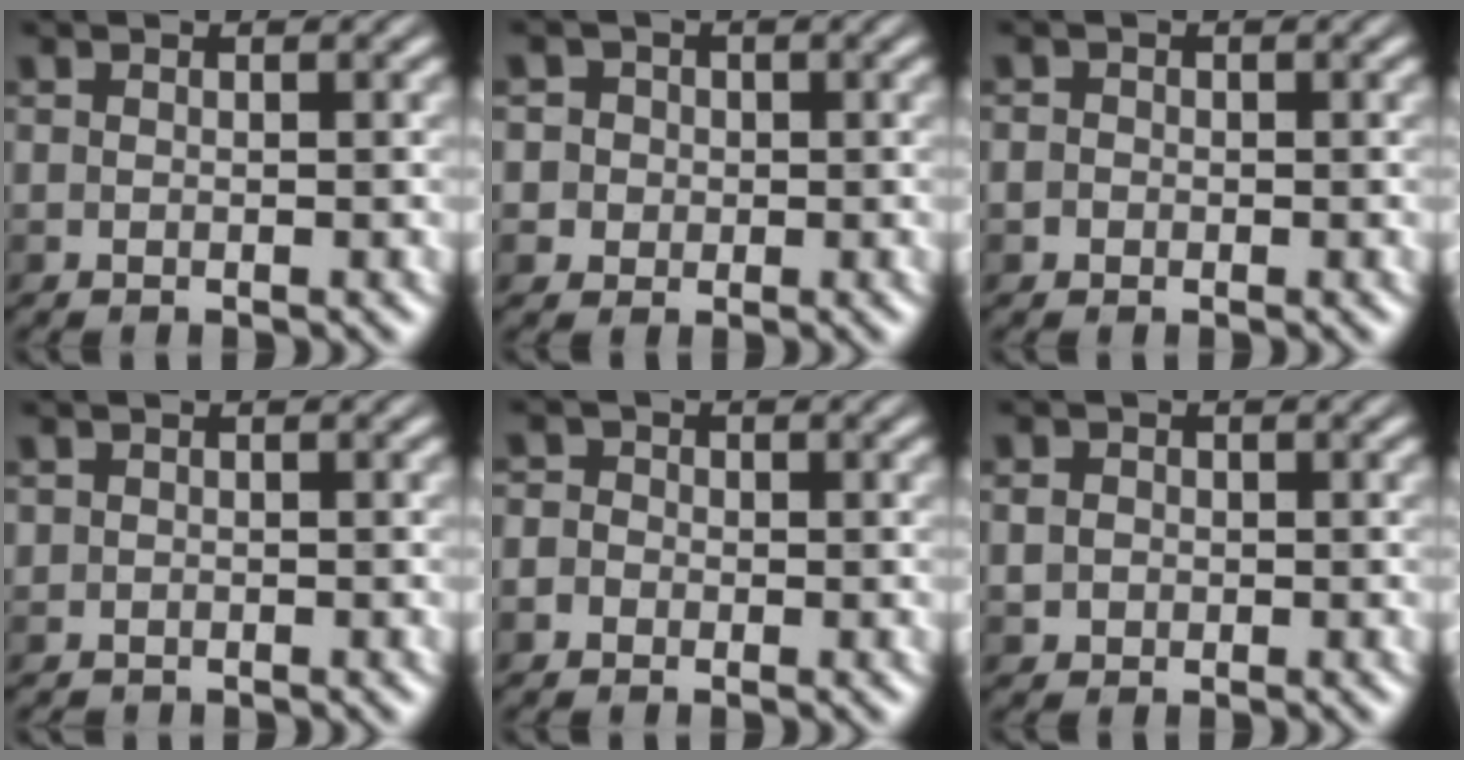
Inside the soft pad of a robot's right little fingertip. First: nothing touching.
{"total": 4.2, "force": [1.7, 3.6, 1.1], "torque": [-0.040, 0.008, 0.014]}
{"total": 1.2, "force": [-0.4, 1.1, 0.3], "torque": [-0.007, -0.001, -0.011]}
{"total": 0.6, "force": [0.1, 0.5, -0.3], "torque": [0.000, -0.002, -0.001]}
{"total": 2.5, "force": [-0.6, 2.2, 1.0], "torque": [-0.017, 0.012, -0.018]}
{"total": 1.6, "force": [0.1, 1.6, 0.4], "torque": [-0.017, 0.001, -0.005]}